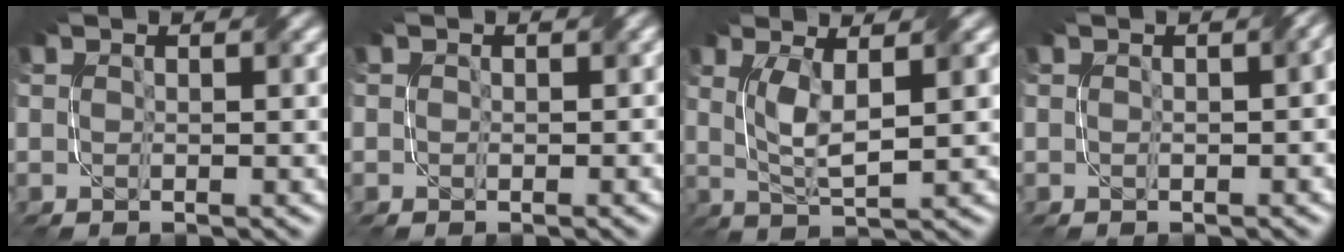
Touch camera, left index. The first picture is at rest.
{"total": 0.6, "force": [0.2, 0.6, 0.2], "torque": [-0.001, -0.004, -0.002]}
{"total": 3.6, "force": [0.9, 0.9, 3.4], "torque": [-0.073, -0.004, 0.024]}
{"total": 1.6, "force": [0.1, 0.5, 1.5], "torque": [-0.018, 0.000, 0.005]}